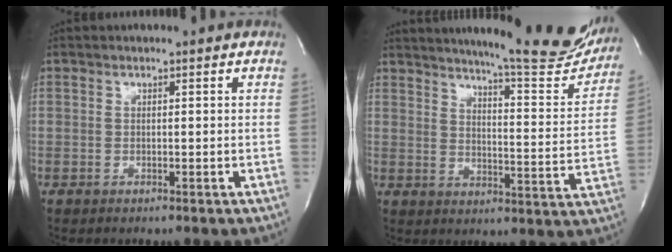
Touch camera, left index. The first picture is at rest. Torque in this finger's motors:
{"motor_torque": [0.27, -0.29, 0.46, 0.05]}